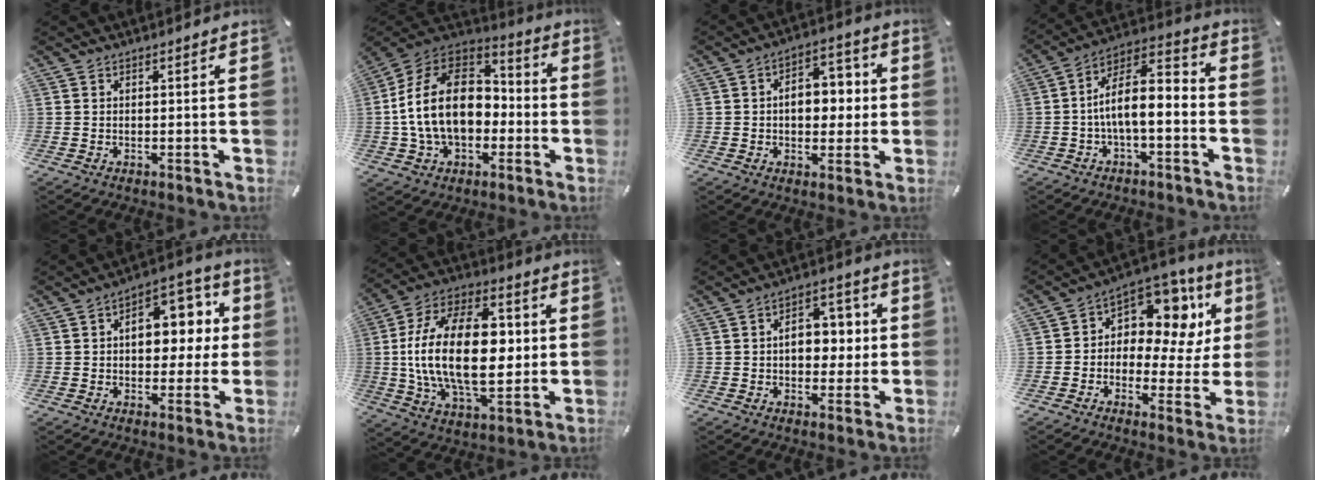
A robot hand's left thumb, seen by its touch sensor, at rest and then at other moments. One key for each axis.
{"total": 20.1, "fx": -2.2, "fy": 14.6, "fz": 13.7, "tx": -0.279, "ty": 0.023, "tz": -0.041}
{"total": 9.3, "fx": 0.1, "fy": 6.4, "fz": 6.7, "tx": -0.080, "ty": 0.003, "tz": -0.004}
{"total": 10.1, "fx": -2.1, "fy": 4.5, "fz": 8.8, "tx": -0.170, "ty": 0.000, "tz": -0.039}
{"total": 12.3, "fx": 1.7, "fy": 8.2, "fz": 9.0, "tx": -0.113, "ty": -0.004, "tz": 0.027}
{"total": 24.6, "fx": 0.6, "fy": 14.5, "fz": 19.9, "tx": -0.380, "ty": 0.000, "tz": 0.005}
{"total": 9.6, "fx": 0.5, "fy": 6.7, "fz": 6.9, "tx": -0.078, "ty": -0.001, "tz": 0.002}
{"total": 11.6, "fx": 5.2, "fy": 8.0, "fz": 6.6, "tx": -0.103, "ty": -0.049, "tz": 0.093}